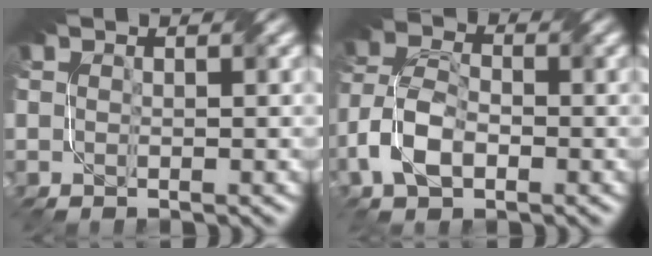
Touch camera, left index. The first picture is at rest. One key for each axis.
{"total": 5.0, "fx": -2.2, "fy": 3.0, "fz": 3.4, "tx": -0.075, "ty": 0.007, "tz": -0.048}